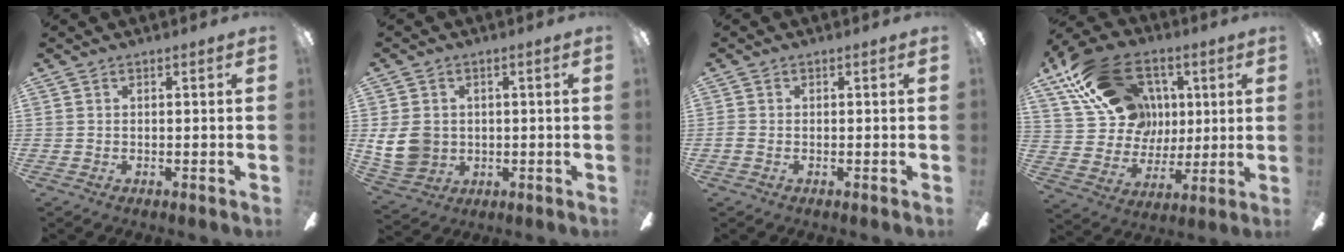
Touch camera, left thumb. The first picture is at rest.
{"total": 9.2, "force": [0.1, 7.9, 4.6], "torque": [-0.109, 0.013, 0.006]}
{"total": 0.9, "force": [-0.3, 0.6, 0.5], "torque": [-0.010, 0.004, -0.008]}
{"total": 23.6, "force": [9.5, 17.7, 12.4], "torque": [-0.228, -0.022, 0.188]}